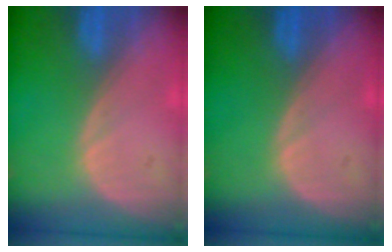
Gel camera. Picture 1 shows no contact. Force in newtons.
{"total": 0.0}